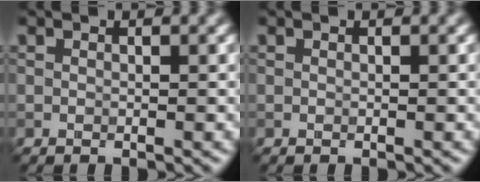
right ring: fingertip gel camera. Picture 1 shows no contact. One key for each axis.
{"total": 0.0}